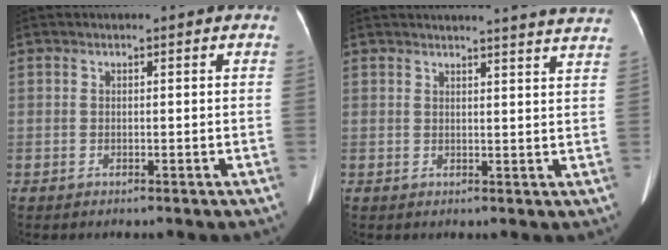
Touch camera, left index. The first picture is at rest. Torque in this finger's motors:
{"motor_torque": [0.16, -0.56, -0.03, 0.00]}